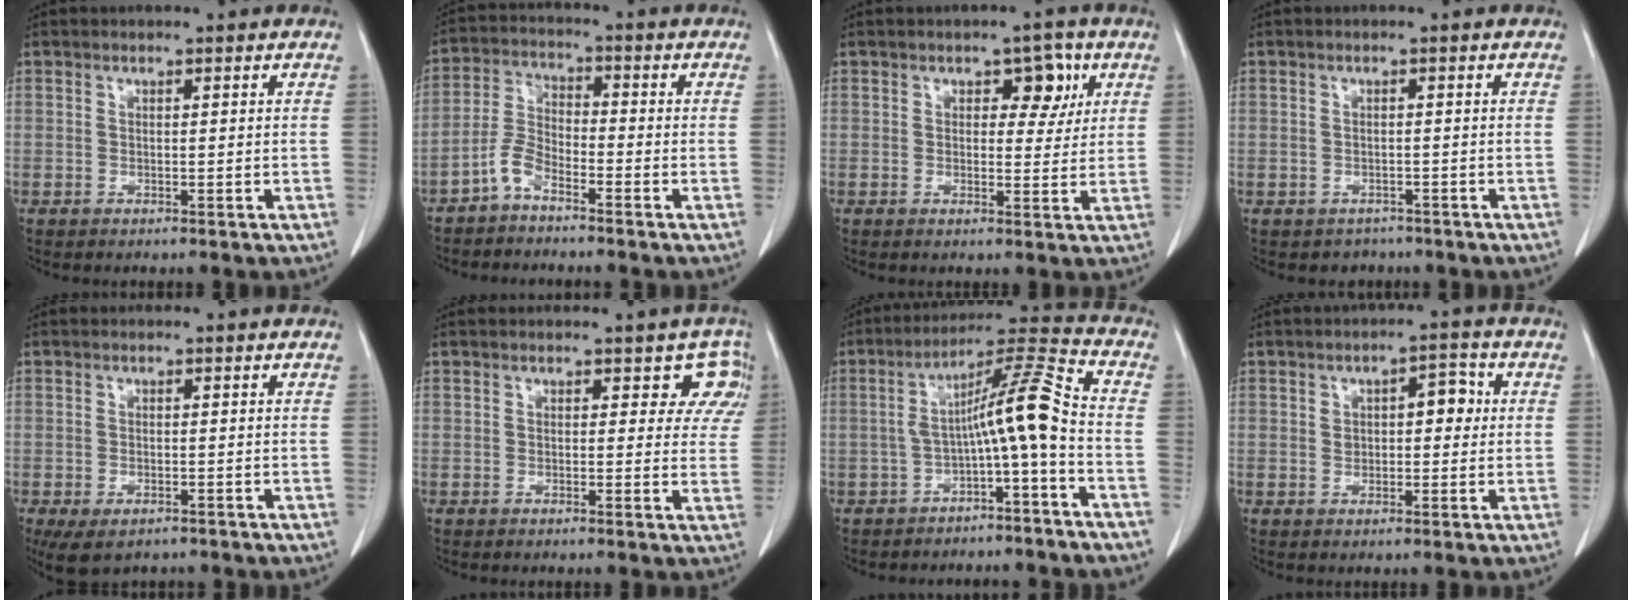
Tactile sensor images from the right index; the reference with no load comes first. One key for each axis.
{"total": 4.6, "fx": -3.4, "fy": 1.6, "fz": 2.6, "tx": -0.063, "ty": 0.004, "tz": -0.077}
{"total": 4.5, "fx": 1.8, "fy": 2.5, "fz": 3.3, "tx": -0.034, "ty": 0.010, "tz": 0.024}
{"total": 2.5, "fx": -1.6, "fy": 1.9, "fz": -0.3, "tx": -0.001, "ty": 0.008, "tz": -0.025}
{"total": 5.6, "fx": -3.7, "fy": 2.8, "fz": 3.2, "tx": -0.058, "ty": -0.011, "tz": -0.056}
{"total": 4.6, "fx": 2.4, "fy": 3.0, "fz": 2.6, "tx": 0.006, "ty": -0.001, "tz": 0.009}
{"total": 9.7, "fx": -2.6, "fy": 0.0, "fz": 9.3, "tx": -0.151, "ty": 0.036, "tz": -0.045}
{"total": 5.3, "fx": 1.1, "fy": 2.7, "fz": 4.4, "tx": -0.065, "ty": 0.023, "tz": 0.020}